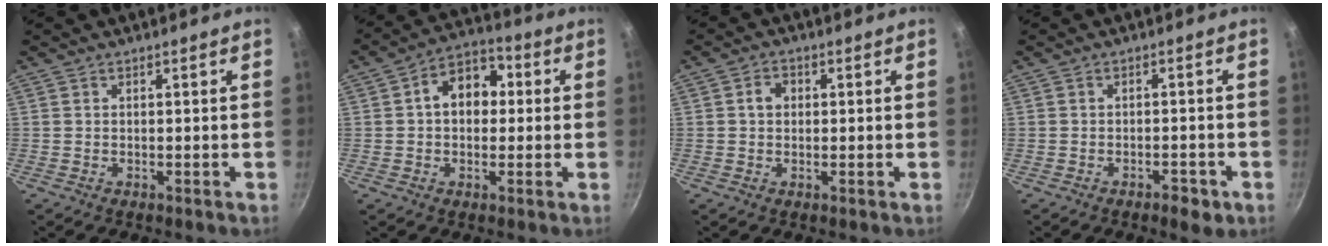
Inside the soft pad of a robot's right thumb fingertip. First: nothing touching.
{"total": 10.0, "force": [1.2, 7.4, 6.7], "torque": [-0.058, 0.026, 0.001]}
{"total": 2.8, "force": [0.4, 2.3, 1.6], "torque": [-0.013, 0.008, 0.004]}
{"total": 3.6, "force": [-2.0, 1.5, 2.6], "torque": [-0.031, 0.017, -0.023]}